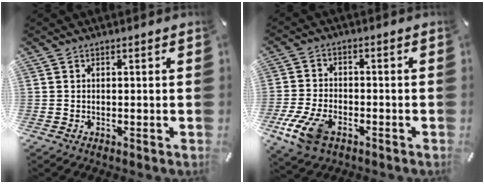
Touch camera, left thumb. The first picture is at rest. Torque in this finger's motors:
{"motor_torque": [-0.02, 0.90, 0.91, 0.58, 0.06]}